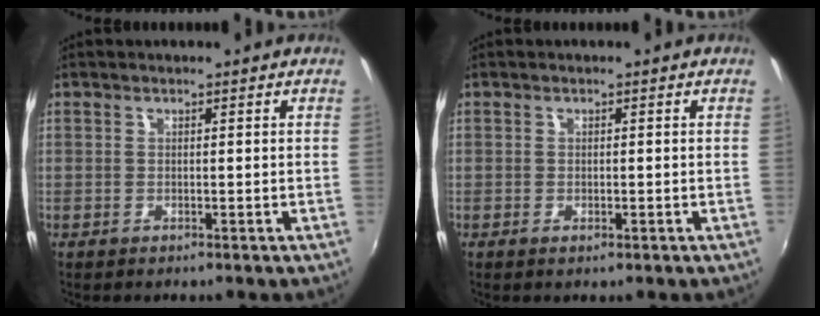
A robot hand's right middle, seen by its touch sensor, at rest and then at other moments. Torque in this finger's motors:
{"motor_torque": [-0.12, -0.01, -0.06, 0.00]}